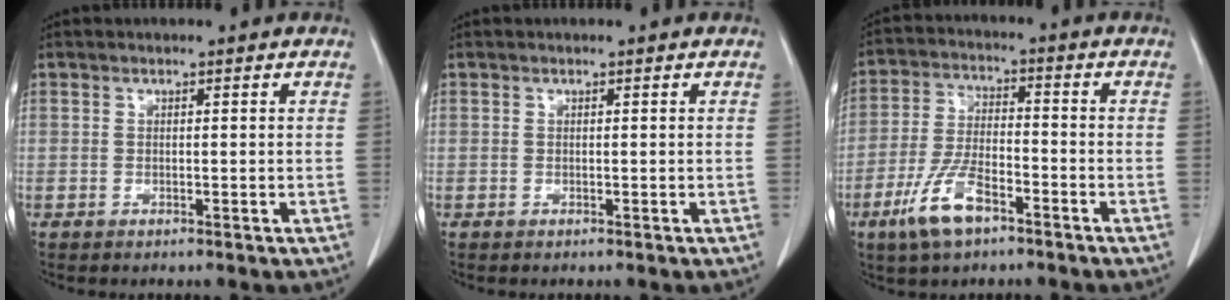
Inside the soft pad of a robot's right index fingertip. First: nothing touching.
{"total": 0.0}
{"total": 9.0, "force": [-5.3, 3.2, 6.6], "torque": [-0.144, -0.003, -0.100]}